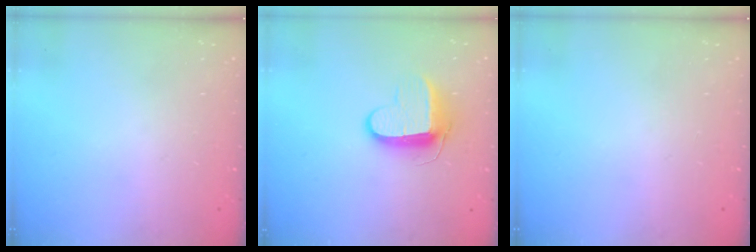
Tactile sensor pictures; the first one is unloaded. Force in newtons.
{"total": 9.7, "press": 9.7, "slide": 0.9}
{"total": 0.0}